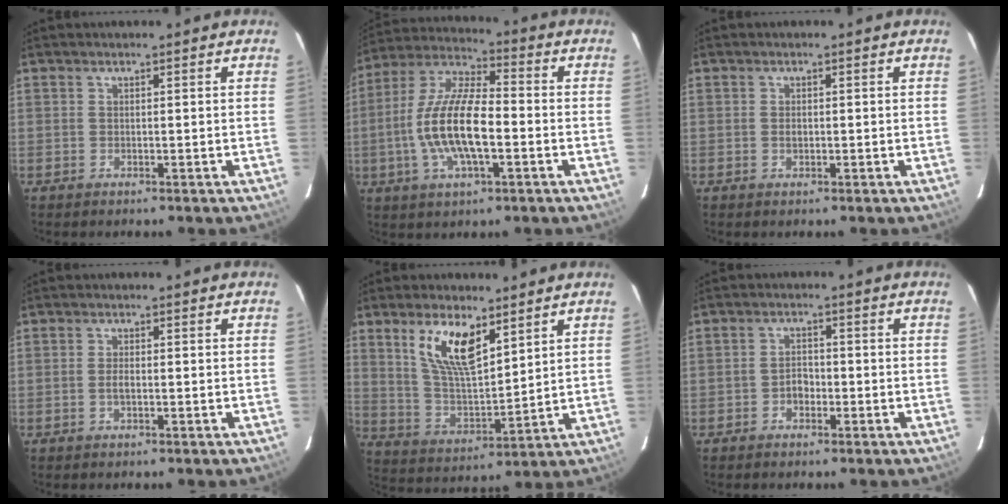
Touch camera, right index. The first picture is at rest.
{"total": 15.1, "force": [-3.0, 5.3, 13.8], "torque": [-0.280, 0.000, -0.060]}
{"total": 1.0, "force": [-0.1, 0.8, 0.5], "torque": [-0.008, -0.001, -0.001]}
{"total": 1.4, "force": [-0.4, 0.6, 1.2], "torque": [-0.024, -0.001, -0.007]}
{"total": 12.0, "force": [6.7, 4.4, 8.9], "torque": [-0.169, 0.003, 0.138]}
{"total": 2.5, "force": [-1.2, 1.9, 1.3], "torque": [-0.024, 0.009, -0.020]}